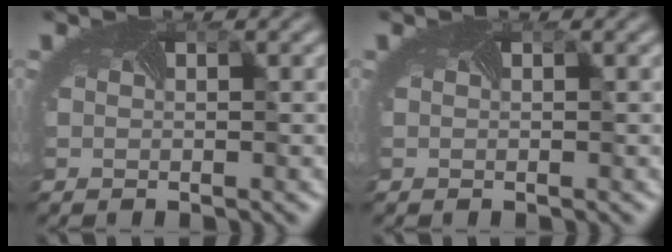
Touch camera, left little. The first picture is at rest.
{"total": 0.0}